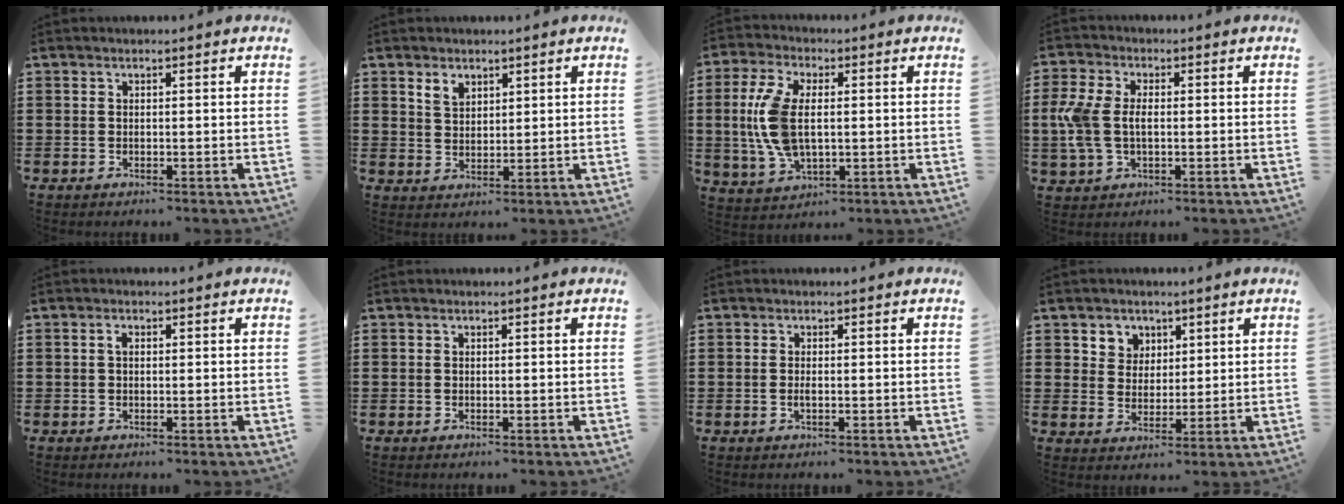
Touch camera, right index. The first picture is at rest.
{"total": 2.8, "force": [2.0, 1.7, 1.1], "torque": [-0.027, 0.004, 0.037]}
{"total": 9.5, "force": [0.2, 4.9, 8.2], "torque": [-0.201, -0.001, -0.006]}
{"total": 6.2, "force": [-0.2, 3.7, 4.9], "torque": [-0.140, -0.004, -0.016]}
{"total": 1.1, "force": [0.2, 0.6, 0.9], "torque": [-0.019, 0.005, 0.001]}
{"total": 0.0}
{"total": 0.8, "force": [-0.2, 0.1, 0.7], "torque": [-0.014, -0.004, -0.003]}
{"total": 3.9, "force": [2.1, 3.4, -0.1], "torque": [-0.019, 0.012, 0.037]}